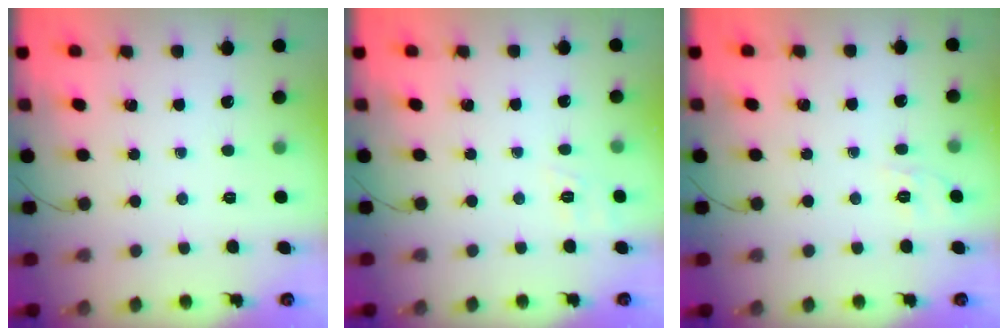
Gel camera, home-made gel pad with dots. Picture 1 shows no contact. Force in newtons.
{"total": 8.0, "press": 7.8, "slide": 1.9}
{"total": 1.7, "press": 0.0, "slide": 1.7}